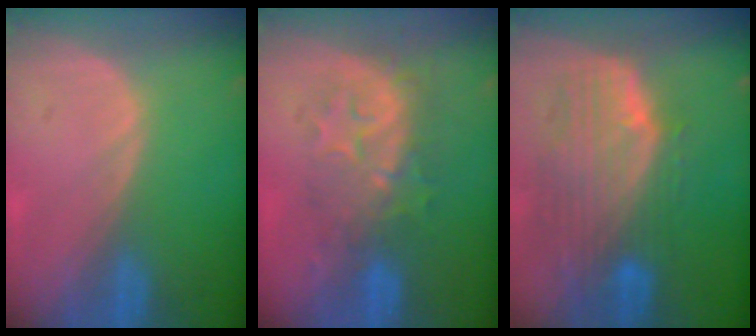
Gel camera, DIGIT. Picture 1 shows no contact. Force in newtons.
{"total": 8.3, "press": 7.9, "slide": 2.5}
{"total": 10.2, "press": 8.9, "slide": 5.0}